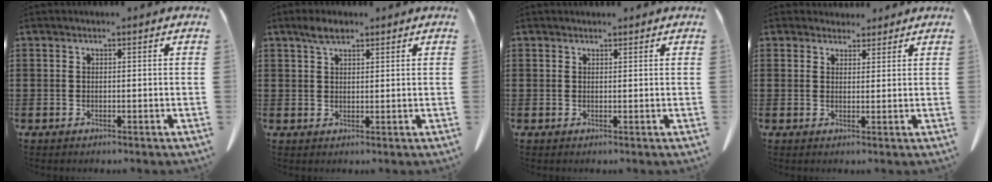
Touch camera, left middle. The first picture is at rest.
{"total": 3.0, "force": [2.2, 1.3, 1.6], "torque": [-0.029, 0.000, 0.039]}
{"total": 0.9, "force": [0.8, 0.2, 0.0], "torque": [-0.003, -0.002, 0.018]}
{"total": 3.1, "force": [2.7, 1.4, 0.5], "torque": [-0.010, -0.003, 0.051]}